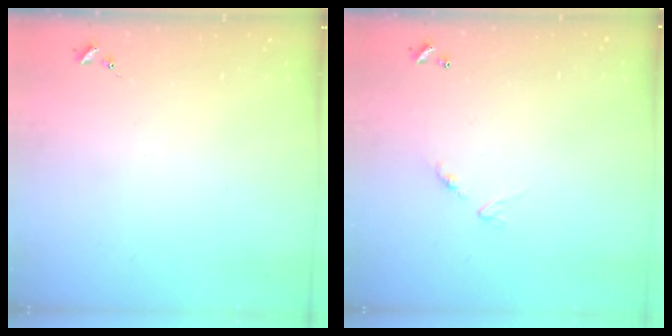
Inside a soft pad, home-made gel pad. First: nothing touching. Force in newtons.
{"total": 6.9, "press": 6.8, "slide": 0.6}